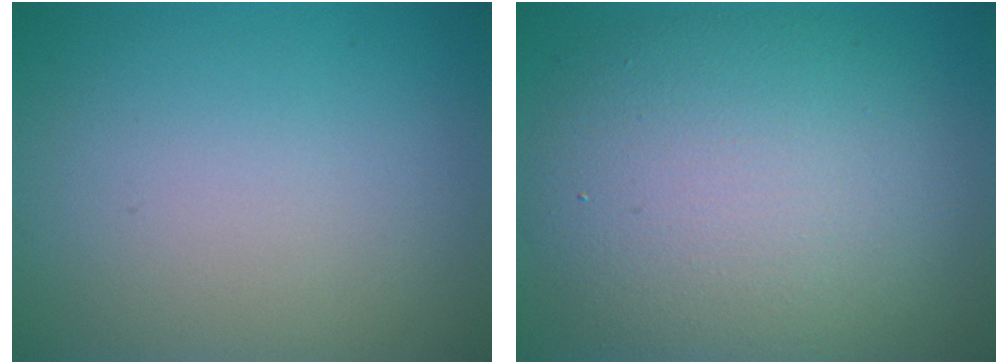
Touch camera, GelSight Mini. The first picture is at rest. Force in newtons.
{"total": 10.1, "press": 10.1, "slide": 0.7}